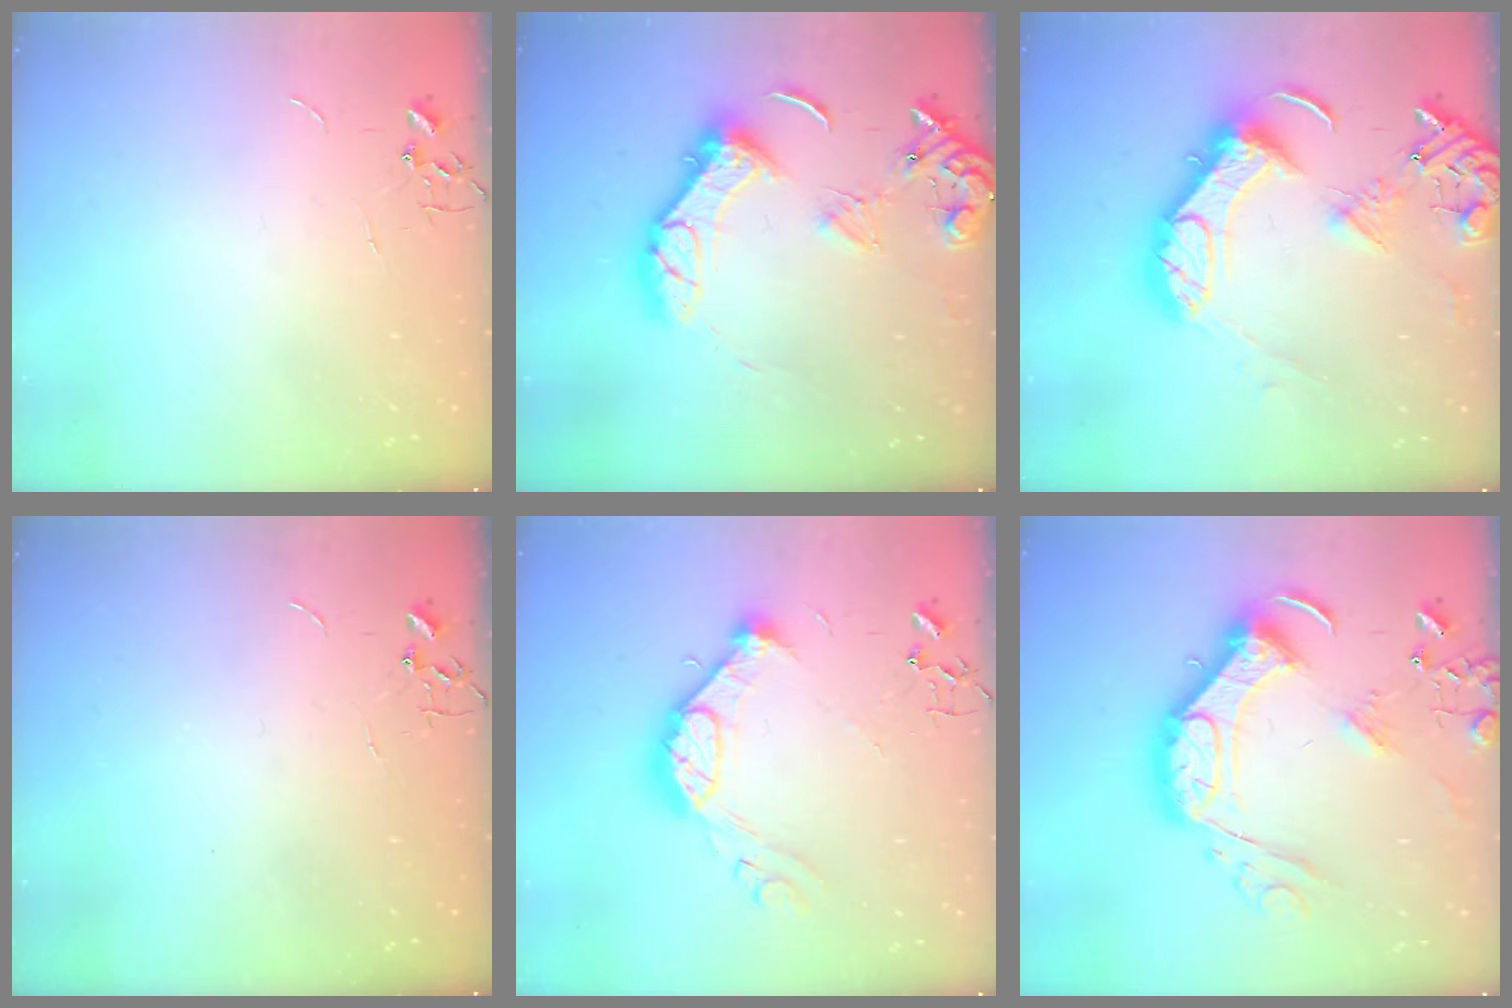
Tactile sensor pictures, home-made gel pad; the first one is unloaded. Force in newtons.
{"total": 15.4, "press": 15.3, "slide": 1.4}
{"total": 19.3, "press": 19.1, "slide": 2.4}
{"total": 0.0}
{"total": 14.3, "press": 14.3, "slide": 1.0}
{"total": 20.4, "press": 20.4, "slide": 1.2}